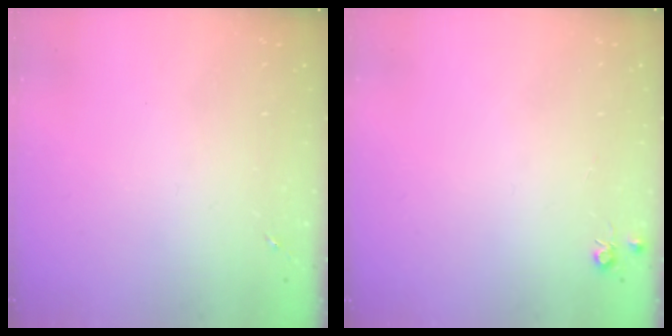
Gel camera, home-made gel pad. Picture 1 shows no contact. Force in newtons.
{"total": 5.4, "press": 5.3, "slide": 0.7}